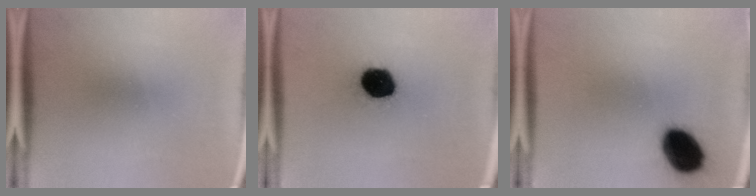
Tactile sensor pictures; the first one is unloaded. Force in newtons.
{"total": 14.8}
{"total": 12.4}